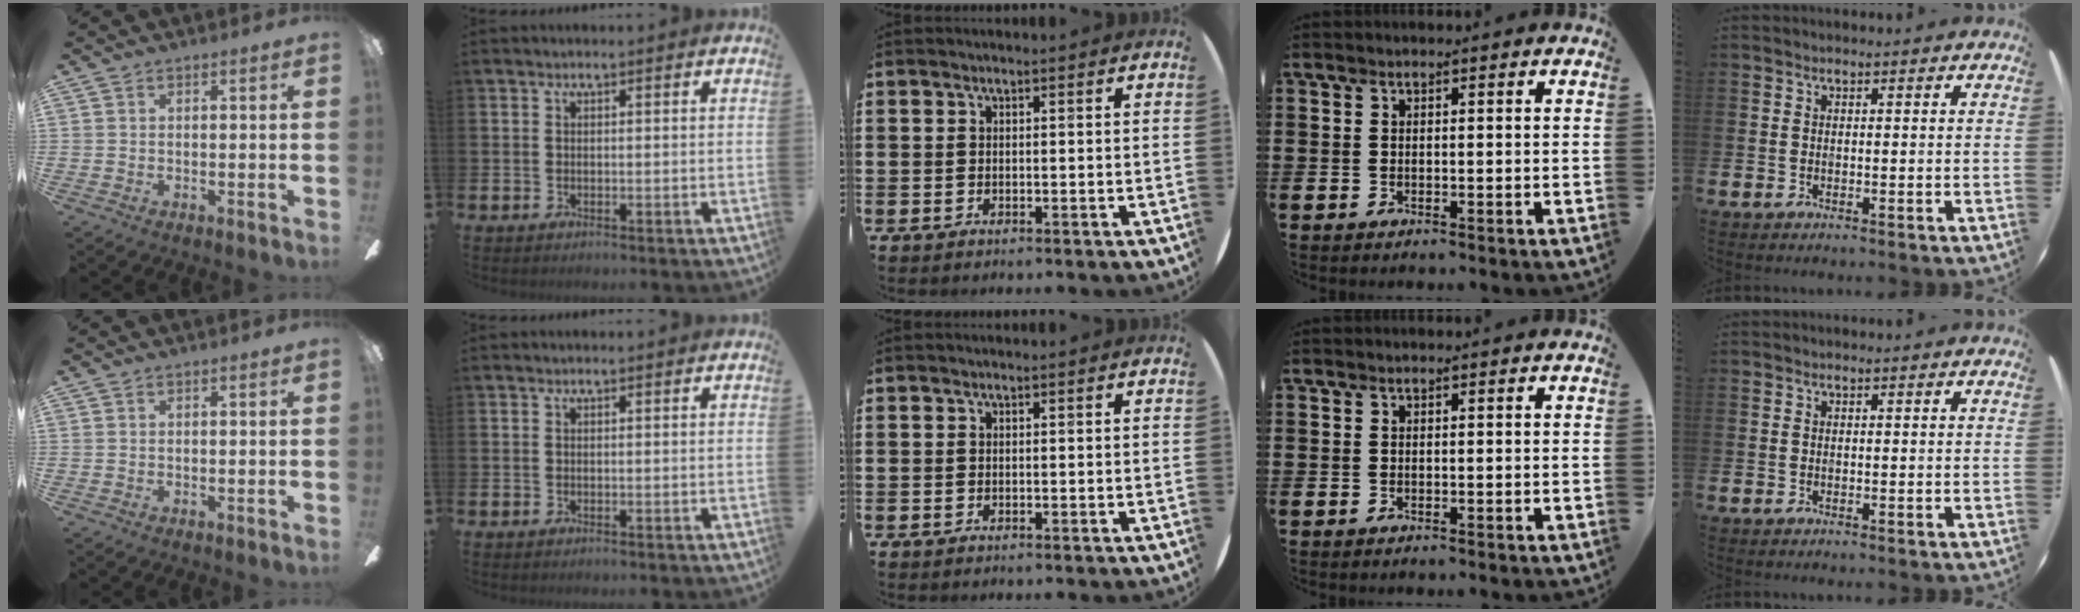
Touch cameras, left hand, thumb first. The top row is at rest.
{}